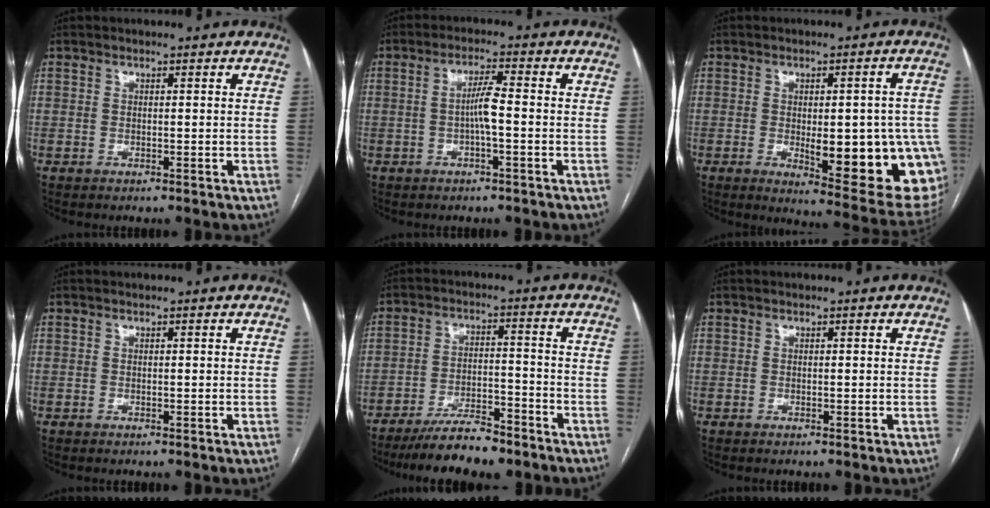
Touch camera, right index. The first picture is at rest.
{"total": 4.1, "force": [-0.6, 0.2, 4.1], "torque": [-0.077, 0.007, -0.010]}
{"total": 18.7, "force": [-4.2, 5.2, 17.4], "torque": [-0.135, 0.008, -0.027]}
{"total": 0.0}
{"total": 10.0, "force": [-8.3, 2.3, 4.9], "torque": [-0.080, -0.003, -0.143]}
{"total": 0.0}